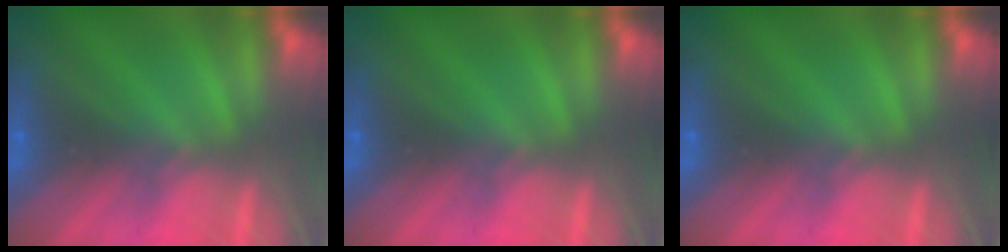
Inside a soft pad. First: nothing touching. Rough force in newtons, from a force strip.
{"total": 0.0}
{"total": 0.0}